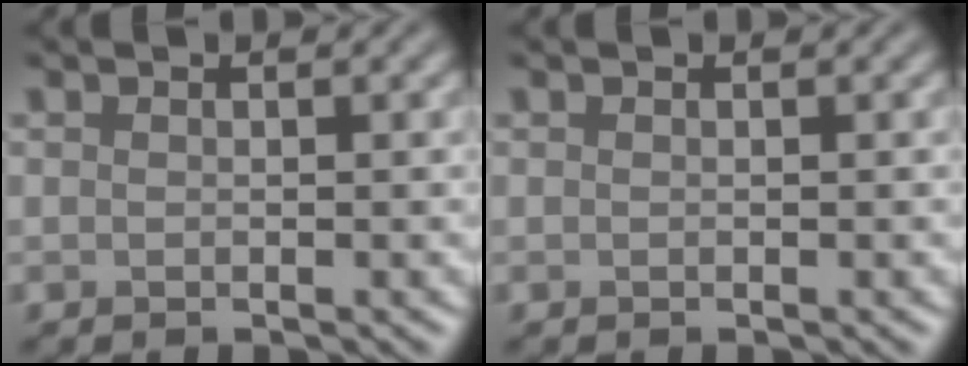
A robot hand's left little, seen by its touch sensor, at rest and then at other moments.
{"total": 0.0}